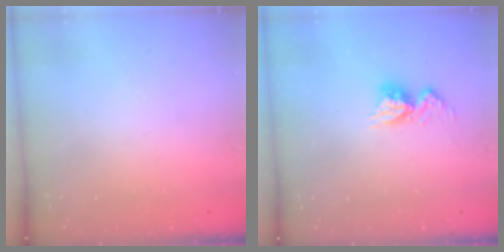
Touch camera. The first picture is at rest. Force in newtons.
{"total": 9.5, "press": 9.5, "slide": 0.9}